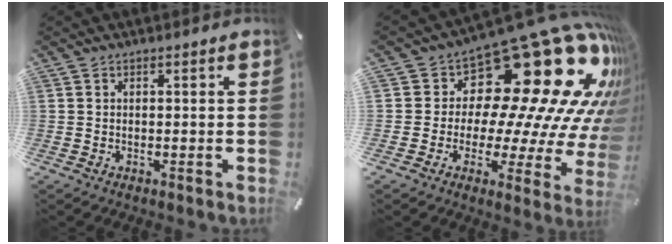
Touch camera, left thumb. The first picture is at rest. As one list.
[{"total": 24.0, "force": [13.5, 12.4, 15.4], "torque": [-0.177, -0.147, 0.237]}]